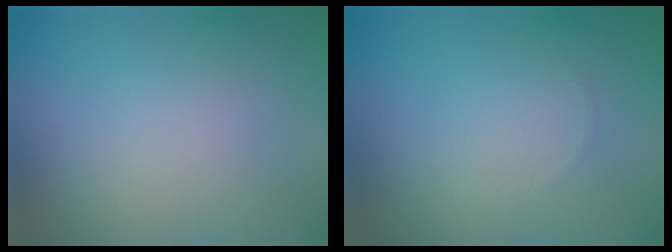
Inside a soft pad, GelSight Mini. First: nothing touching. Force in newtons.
{"total": 0.0}